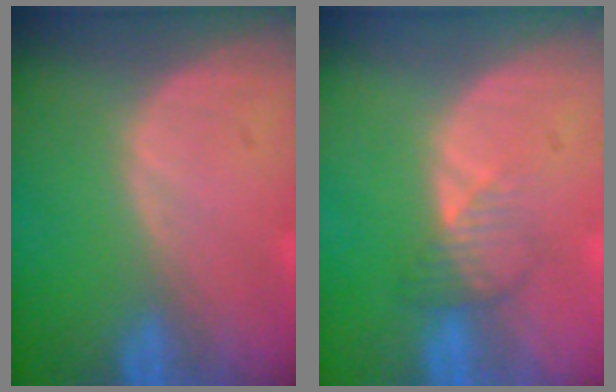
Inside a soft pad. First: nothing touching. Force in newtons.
{"total": 2.7, "press": 2.7, "slide": 0.3}